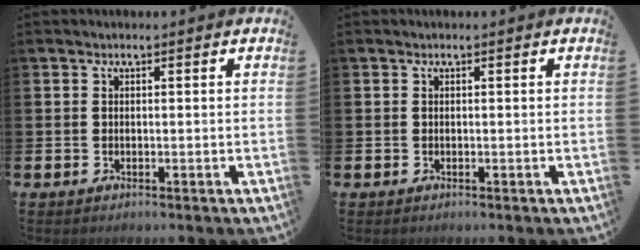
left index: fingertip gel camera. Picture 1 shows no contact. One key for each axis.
{"total": 0.0}